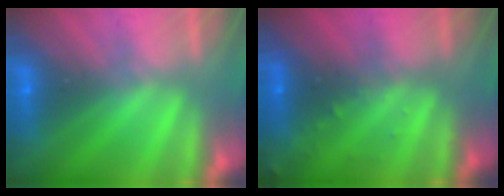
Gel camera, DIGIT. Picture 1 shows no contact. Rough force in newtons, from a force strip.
{"total": 2.7}